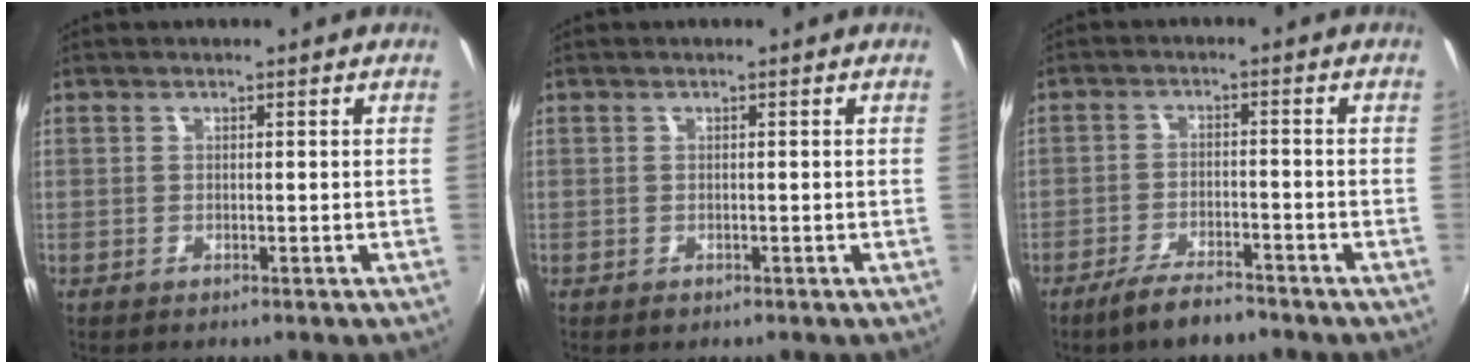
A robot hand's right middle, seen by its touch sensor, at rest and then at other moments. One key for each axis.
{"total": 0.6, "fx": -0.4, "fy": 0.5, "fz": 0.2, "tx": -0.003, "ty": -0.004, "tz": -0.008}
{"total": 6.3, "fx": -5.1, "fy": 1.4, "fz": 3.4, "tx": -0.082, "ty": -0.005, "tz": -0.089}